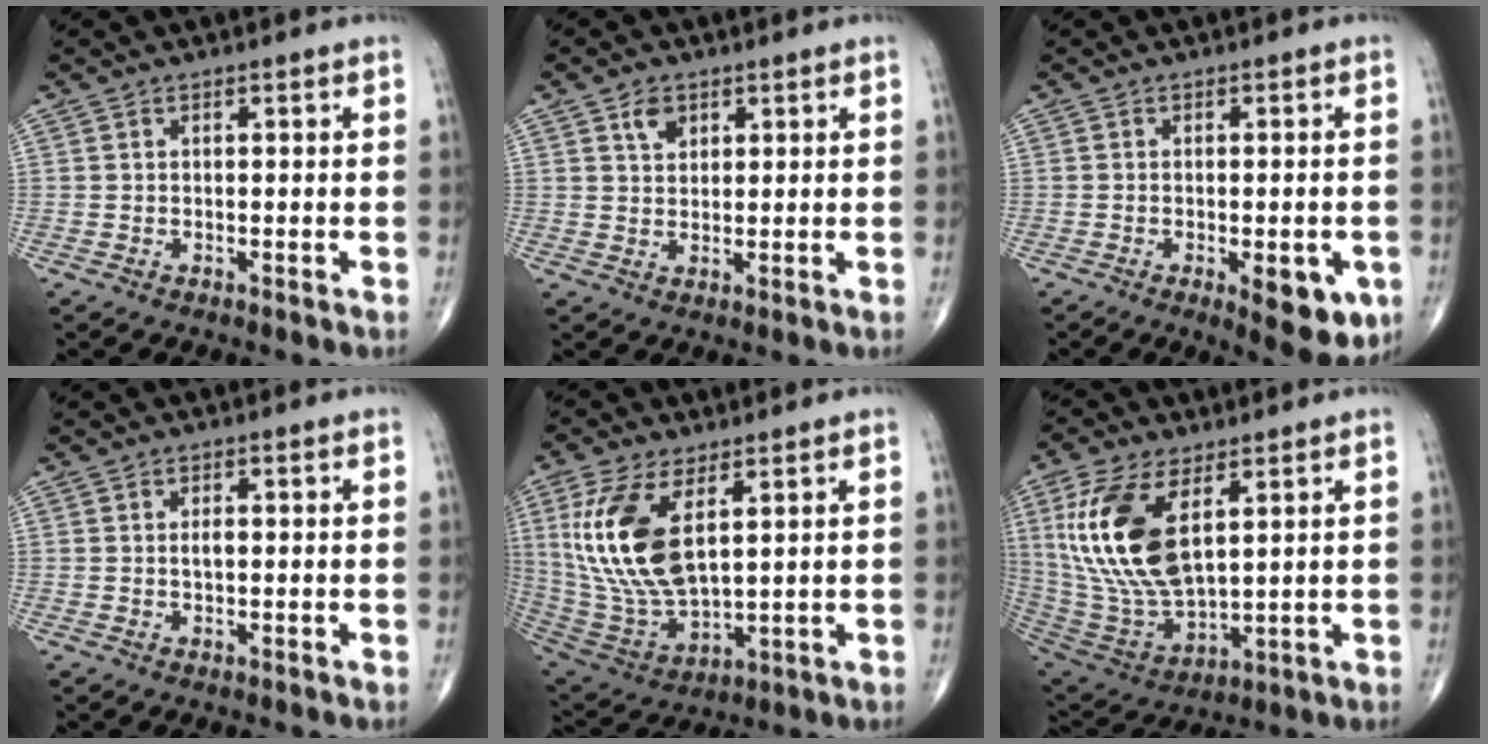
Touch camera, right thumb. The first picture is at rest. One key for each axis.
{"total": 3.5, "fx": 1.8, "fy": 2.4, "fz": 1.8, "tx": -0.019, "ty": -0.010, "tz": 0.033}
{"total": 9.1, "fx": -3.2, "fy": 3.5, "fz": 7.8, "tx": -0.077, "ty": -0.005, "tz": -0.034}
{"total": 1.5, "fx": 0.0, "fy": 0.7, "fz": 1.3, "tx": -0.021, "ty": 0.000, "tz": 0.000}
{"total": 17.2, "fx": 5.1, "fy": 8.1, "fz": 14.3, "tx": -0.297, "ty": -0.023, "tz": 0.114}
{"total": 19.2, "fx": 5.9, "fy": 9.2, "fz": 15.7, "tx": -0.323, "ty": -0.027, "tz": 0.125}